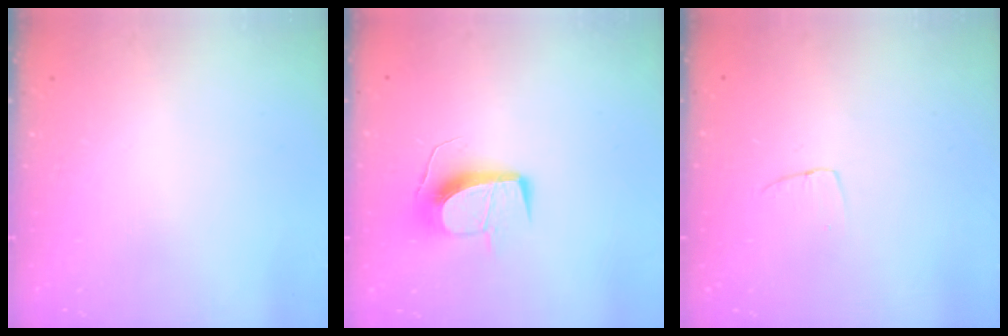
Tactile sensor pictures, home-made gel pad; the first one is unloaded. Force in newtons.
{"total": 11.3, "press": 11.3, "slide": 0.7}
{"total": 2.9, "press": 2.9, "slide": 0.1}